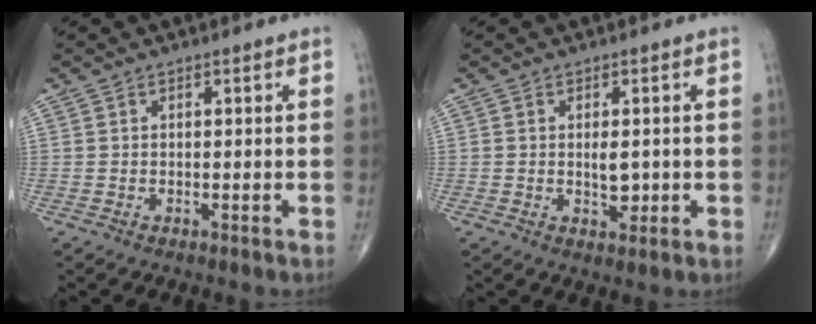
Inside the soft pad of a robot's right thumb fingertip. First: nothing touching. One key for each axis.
{"total": 3.3, "fx": -0.1, "fy": 1.7, "fz": 2.8, "tx": -0.039, "ty": -0.004, "tz": 0.001}